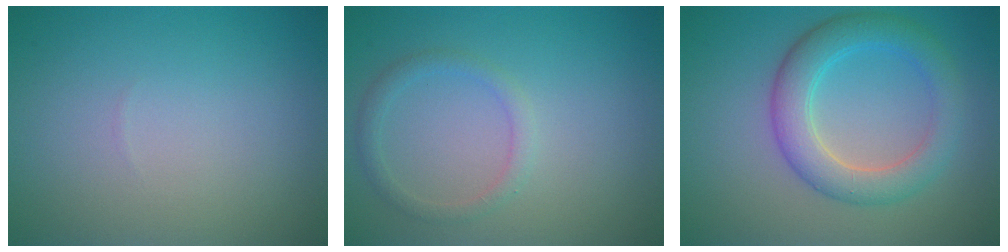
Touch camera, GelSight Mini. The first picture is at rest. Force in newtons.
{"total": 1.5, "press": 1.5, "slide": 0.1}
{"total": 4.9, "press": 4.9, "slide": 0.2}